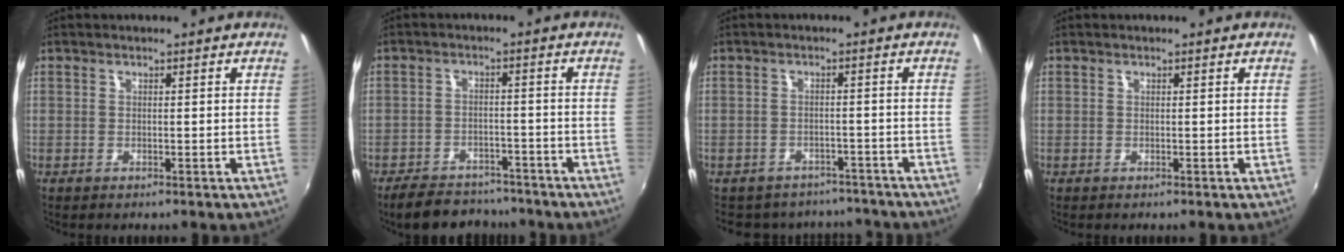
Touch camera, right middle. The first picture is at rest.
{"total": 10.5, "force": [-9.0, 4.3, 3.4], "torque": [-0.084, 0.010, -0.123]}
{"total": 10.8, "force": [-9.3, 4.9, 2.6], "torque": [-0.061, 0.011, -0.112]}
{"total": 0.0}